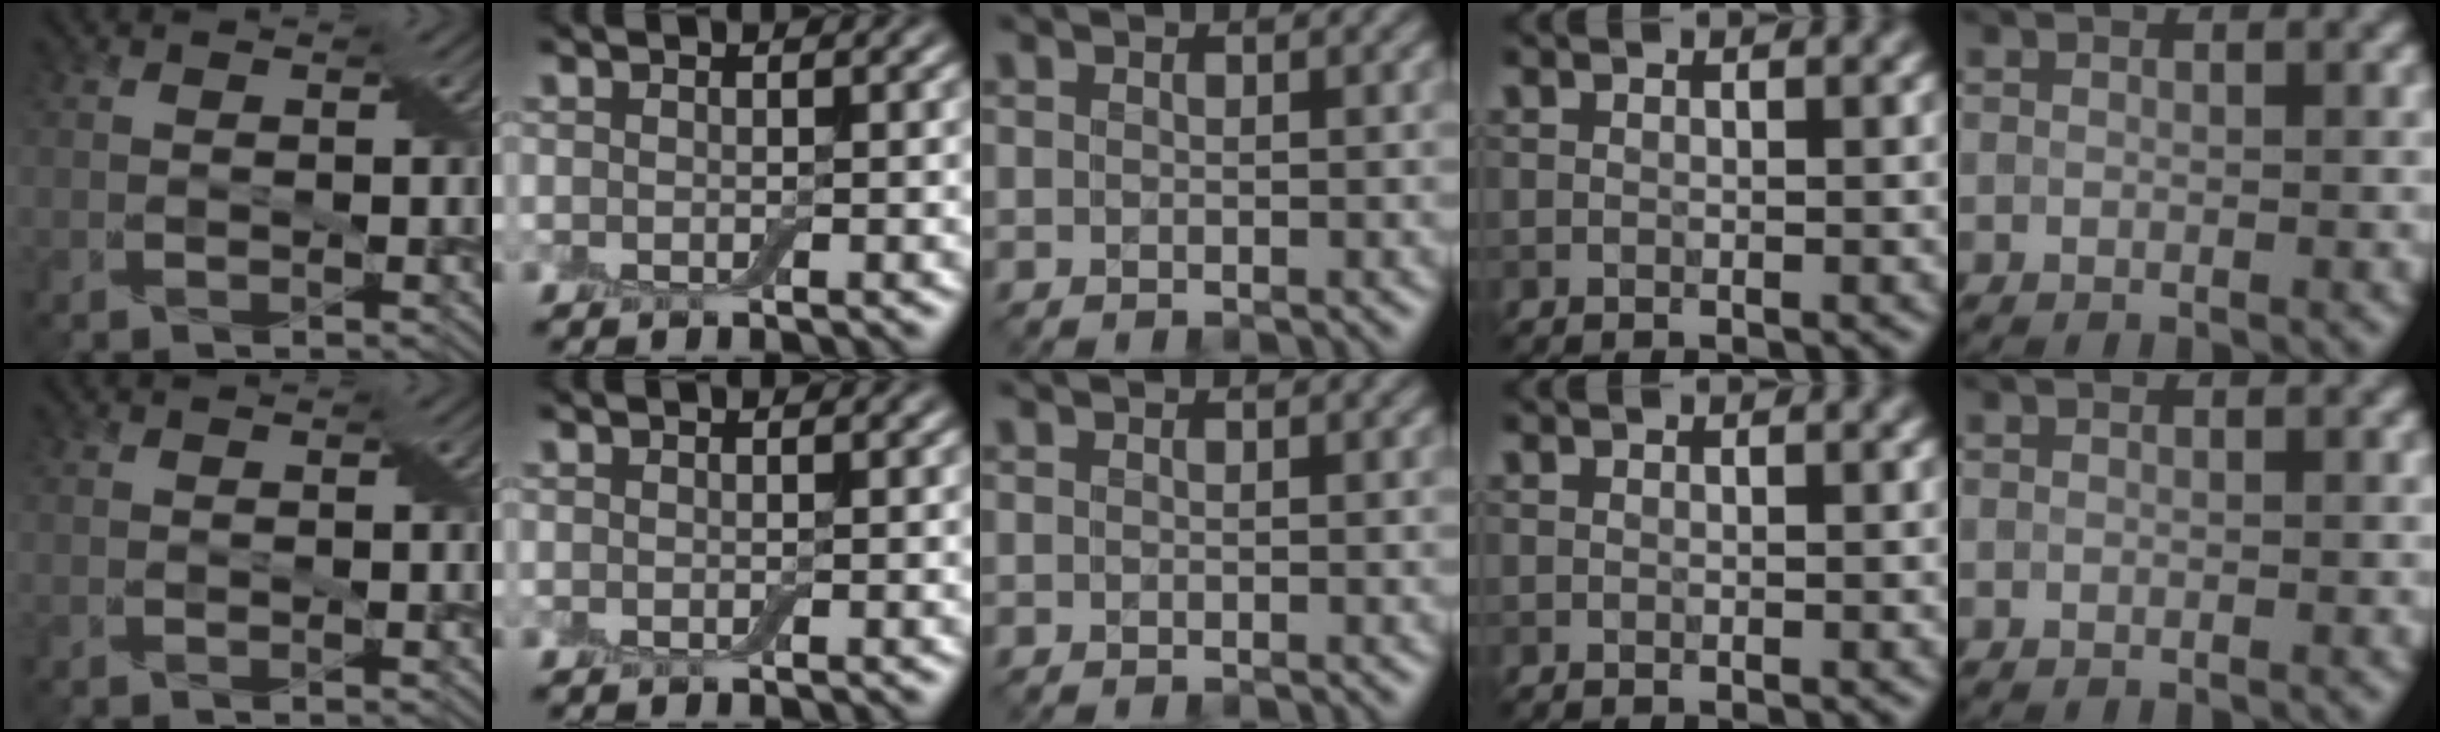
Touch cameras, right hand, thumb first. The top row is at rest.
{}